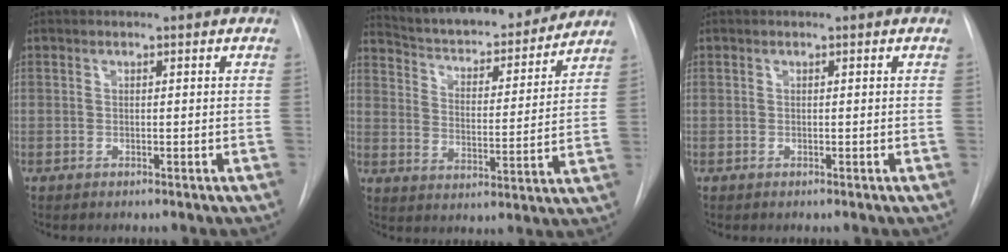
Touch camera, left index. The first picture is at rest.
{"total": 20.2, "force": [18.6, 3.8, 6.9], "torque": [-0.105, -0.004, 0.268]}
{"total": 0.0}